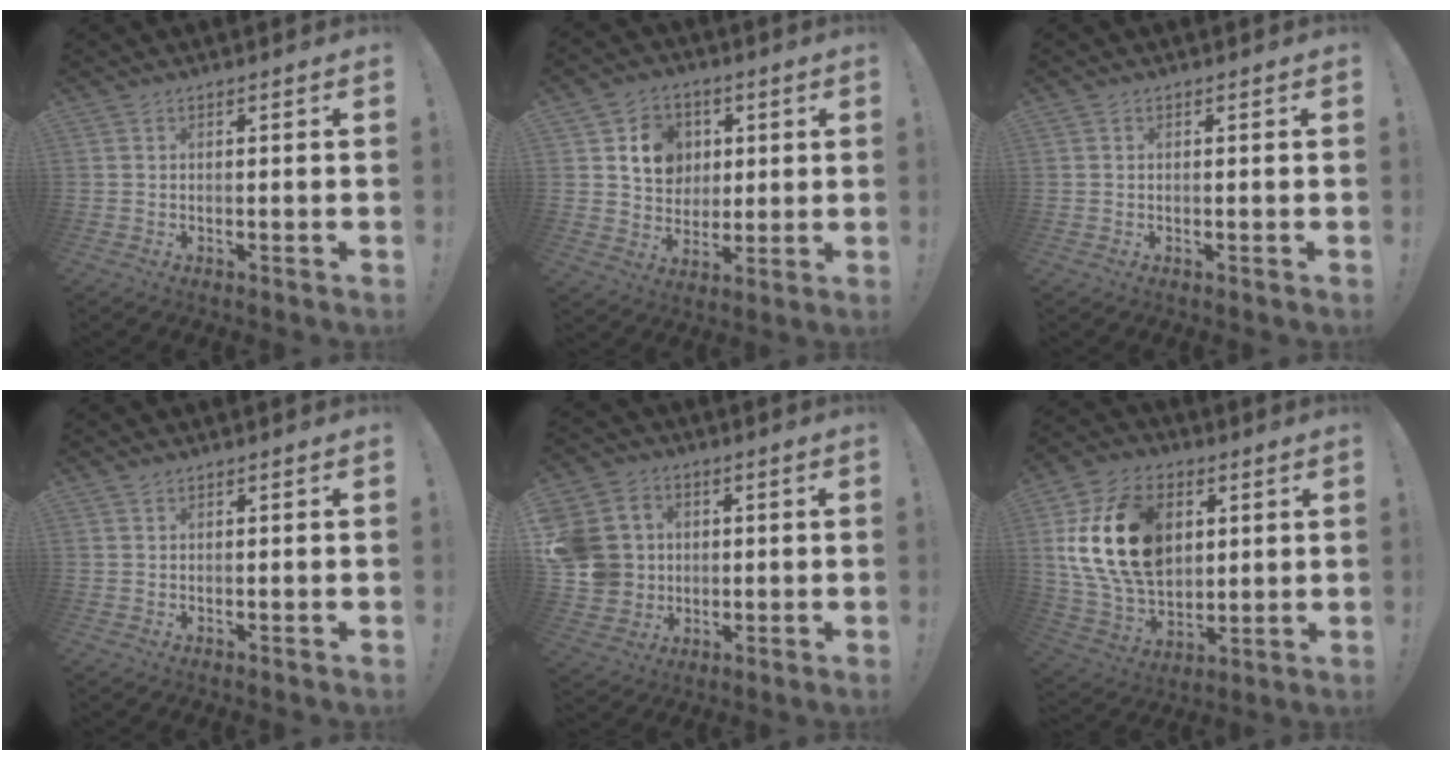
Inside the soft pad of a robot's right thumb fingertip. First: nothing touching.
{"total": 11.8, "force": [3.9, 10.2, 4.6], "torque": [-0.064, -0.011, 0.082]}
{"total": 0.0}
{"total": 0.6, "force": [0.5, 0.2, 0.2], "torque": [0.002, -0.003, 0.009]}
{"total": 12.6, "force": [0.6, 11.7, 4.6], "torque": [-0.081, 0.008, 0.022]}
{"total": 22.5, "force": [5.3, 15.8, 15.1], "torque": [-0.276, -0.012, 0.104]}